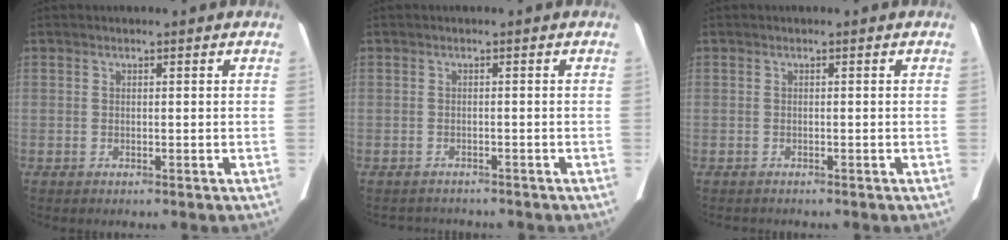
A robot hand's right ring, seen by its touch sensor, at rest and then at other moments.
{"total": 3.7, "force": [-3.5, 1.1, 0.5], "torque": [-0.007, -0.003, -0.044]}
{"total": 0.9, "force": [-0.8, 0.3, 0.2], "torque": [-0.006, -0.002, -0.010]}